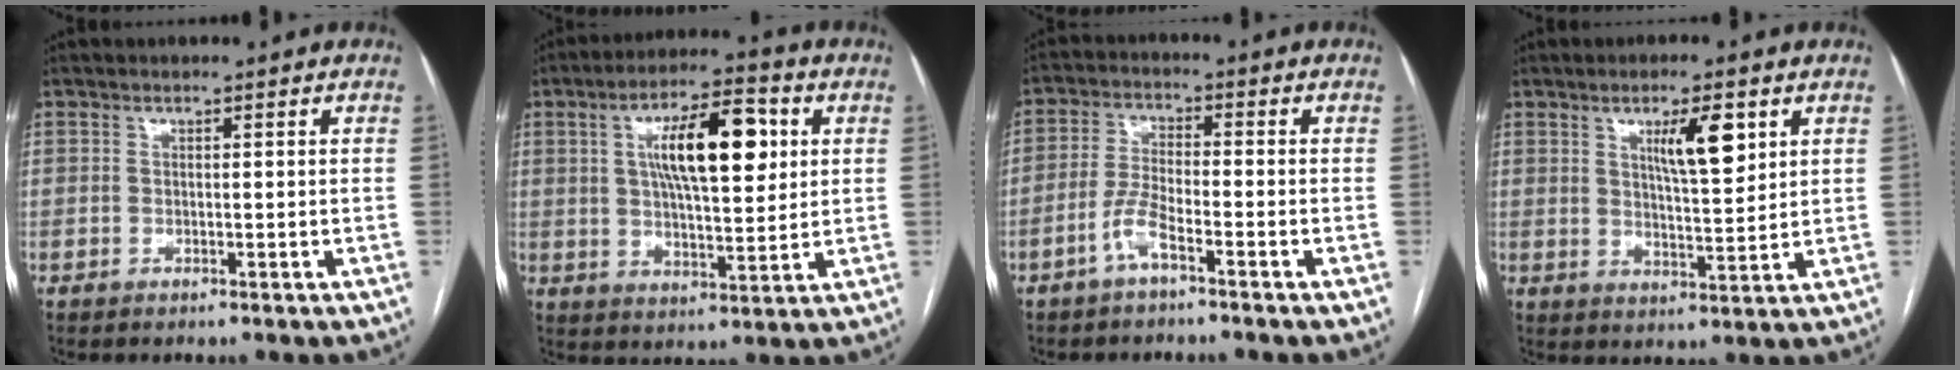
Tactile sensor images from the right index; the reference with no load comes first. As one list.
[{"total": 13.2, "force": [3.6, 3.9, 12.1], "torque": [-0.207, 0.018, 0.058]}, {"total": 4.5, "force": [-2.9, 0.5, 3.4], "torque": [-0.076, 0.002, -0.062]}, {"total": 7.1, "force": [3.2, 1.3, 6.2], "torque": [-0.103, -0.001, 0.054]}]